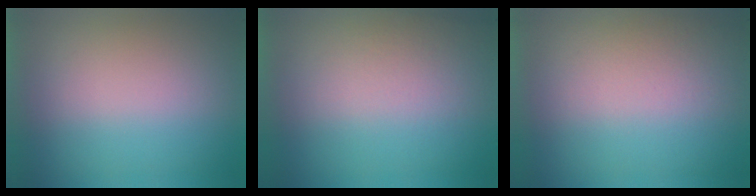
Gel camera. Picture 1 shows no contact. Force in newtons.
{"total": 2.4}
{"total": 1.4}